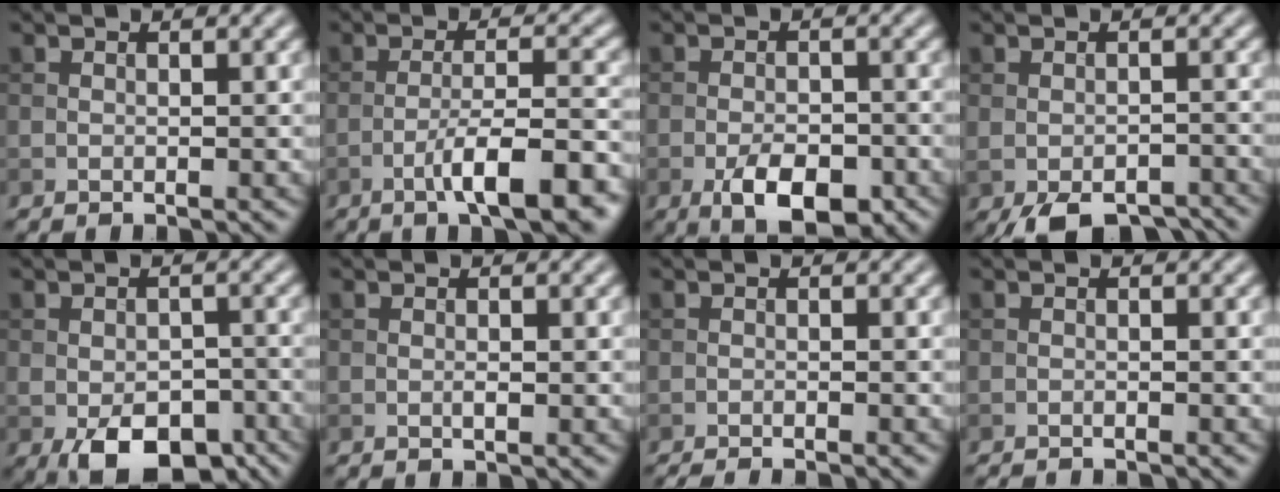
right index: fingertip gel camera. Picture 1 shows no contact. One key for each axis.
{"total": 8.1, "fx": -4.3, "fy": 1.5, "fz": 6.7, "tx": -0.099, "ty": 0.008, "tz": -0.068}
{"total": 5.5, "fx": -2.8, "fy": 2.6, "fz": 4.0, "tx": -0.064, "ty": -0.005, "tz": -0.048}
{"total": 5.5, "fx": -4.2, "fy": 1.9, "fz": 3.1, "tx": -0.044, "ty": -0.011, "tz": -0.062}
{"total": 7.7, "fx": -3.9, "fy": 4.1, "fz": 5.1, "tx": -0.081, "ty": -0.016, "tz": -0.055}
{"total": 0.5, "fx": -0.2, "fy": 0.1, "fz": 0.5, "tx": -0.011, "ty": -0.001, "tz": -0.003}
{"total": 2.5, "fx": -2.1, "fy": 0.3, "fz": 1.3, "tx": -0.018, "ty": 0.000, "tz": -0.037}
{"total": 2.0, "fx": -1.9, "fy": 0.2, "fz": 0.6, "tx": -0.005, "ty": -0.004, "tz": -0.031}